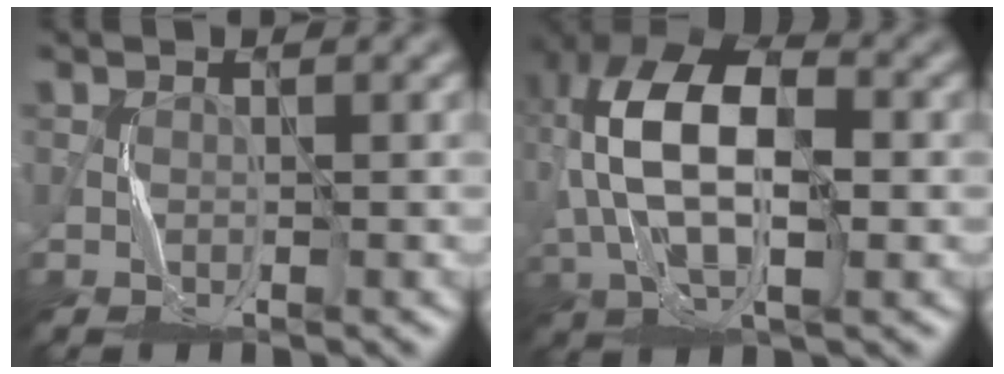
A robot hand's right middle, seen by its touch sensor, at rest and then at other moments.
{"total": 11.4, "force": [1.4, 6.1, 9.6], "torque": [-0.198, 0.014, 0.022]}